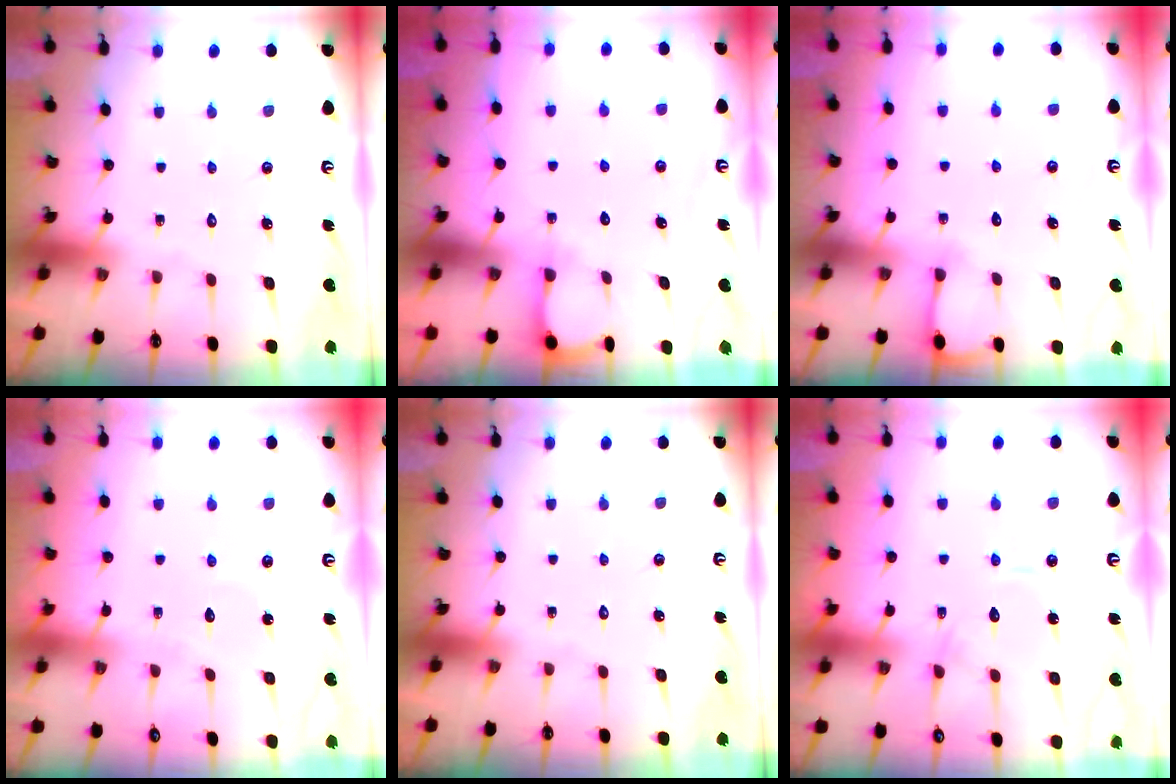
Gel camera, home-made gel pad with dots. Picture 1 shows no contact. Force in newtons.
{"total": 3.6, "press": 3.6, "slide": 0.2}
{"total": 4.5, "press": 4.5, "slide": 0.6}
{"total": 4.1, "press": 4.0, "slide": 0.6}
{"total": 0.0}
{"total": 10.3, "press": 10.3, "slide": 1.0}